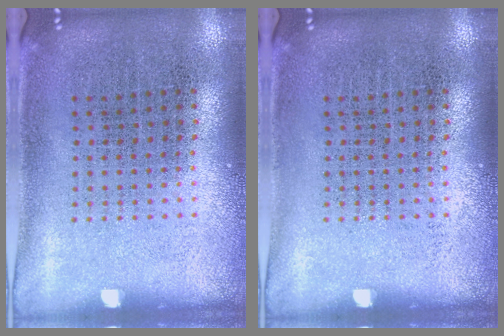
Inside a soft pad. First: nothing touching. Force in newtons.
{"total": 0.0}